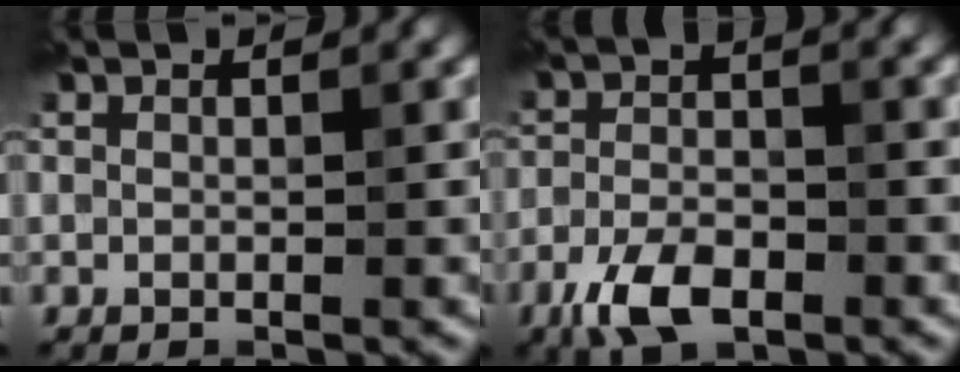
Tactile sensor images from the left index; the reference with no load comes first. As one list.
[{"total": 4.9, "force": [-3.0, 2.1, 3.3], "torque": [-0.072, -0.002, -0.060]}]